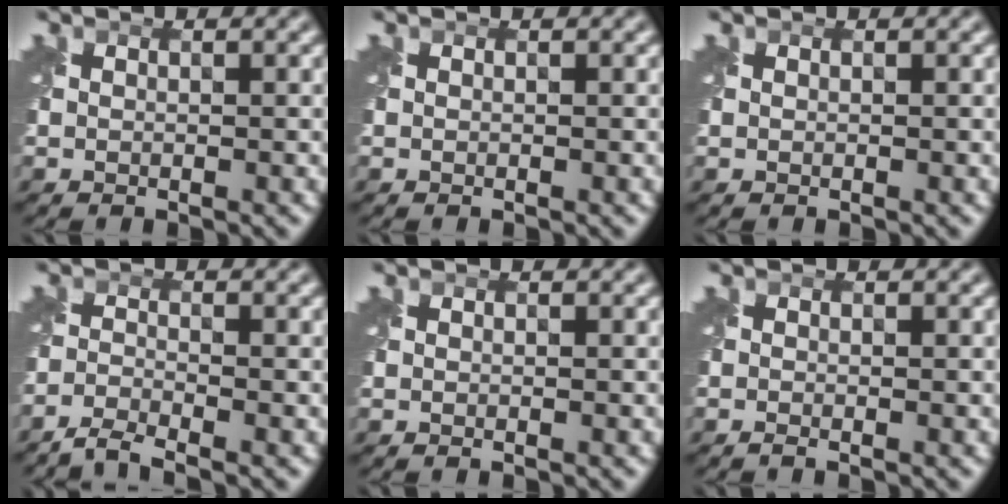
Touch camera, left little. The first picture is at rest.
{"total": 0.0}
{"total": 0.0}
{"total": 2.7, "force": [-2.5, 0.2, 1.1], "torque": [-0.022, -0.006, -0.063]}
{"total": 0.0}
{"total": 0.7, "force": [-0.5, 0.0, 0.4], "torque": [-0.006, -0.011, -0.015]}